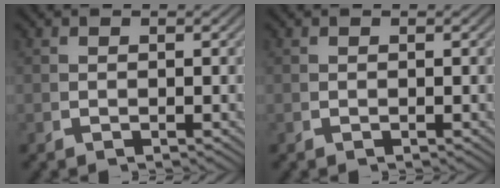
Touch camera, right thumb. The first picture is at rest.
{"total": 0.0}